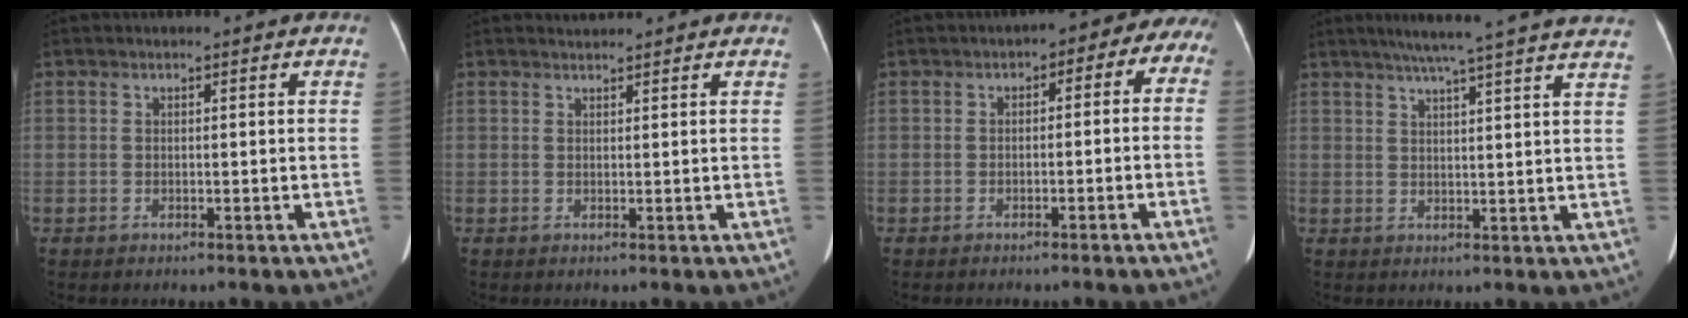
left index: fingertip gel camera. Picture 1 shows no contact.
{"total": 1.0, "force": [0.9, -0.2, -0.2], "torque": [-0.008, 0.004, 0.020]}
{"total": 5.8, "force": [-0.9, 3.9, 4.2], "torque": [-0.035, 0.045, -0.018]}
{"total": 19.0, "force": [16.4, -0.5, 9.6], "torque": [-0.146, 0.004, 0.202]}